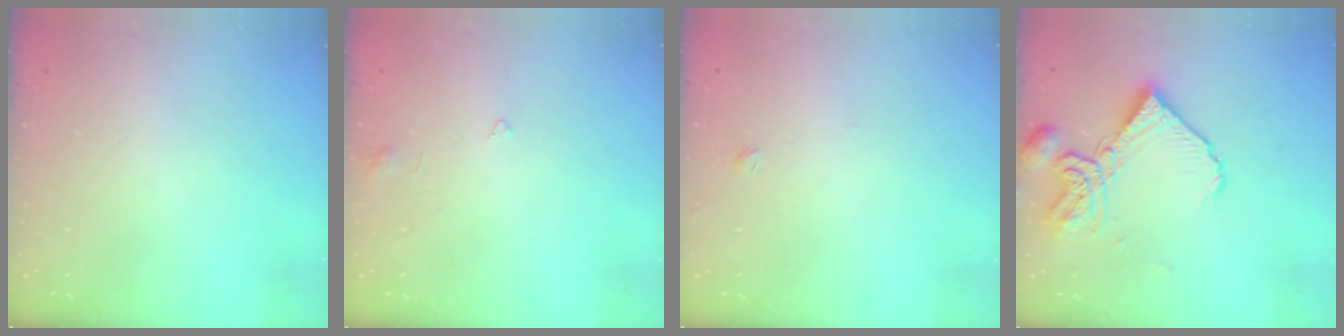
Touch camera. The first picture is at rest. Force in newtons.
{"total": 3.3, "press": 3.3, "slide": 0.2}
{"total": 1.4, "press": 1.3, "slide": 0.4}
{"total": 13.7, "press": 13.6, "slide": 1.7}